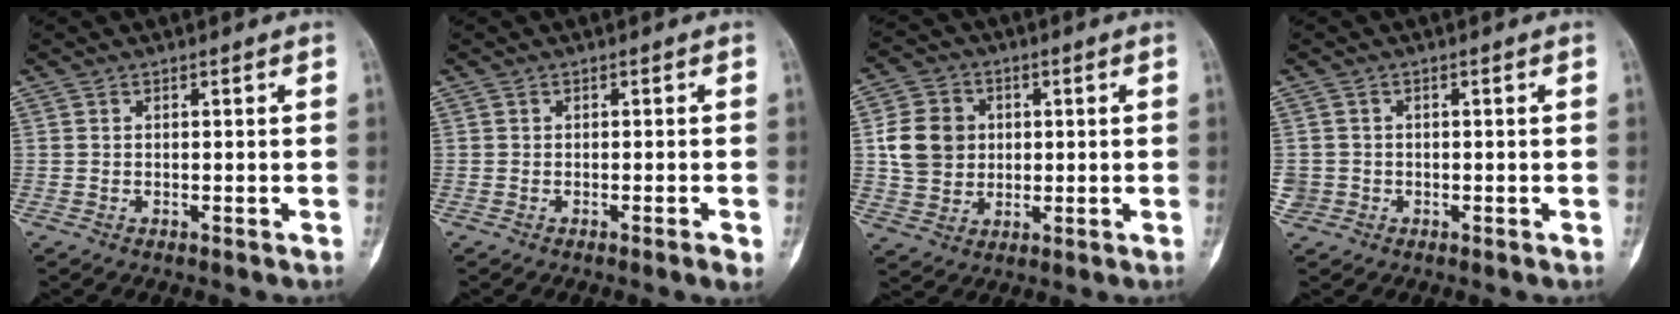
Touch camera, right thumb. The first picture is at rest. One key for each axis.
{"total": 1.7, "fx": -0.9, "fy": -0.1, "fz": 1.5, "tx": -0.022, "ty": -0.005, "tz": -0.013}
{"total": 9.9, "fx": 1.1, "fy": 8.6, "fz": 4.6, "tx": -0.059, "ty": 0.004, "tz": 0.021}
{"total": 2.2, "fx": -0.6, "fy": 2.1, "fz": 0.1, "tx": 0.014, "ty": 0.008, "tz": -0.012}